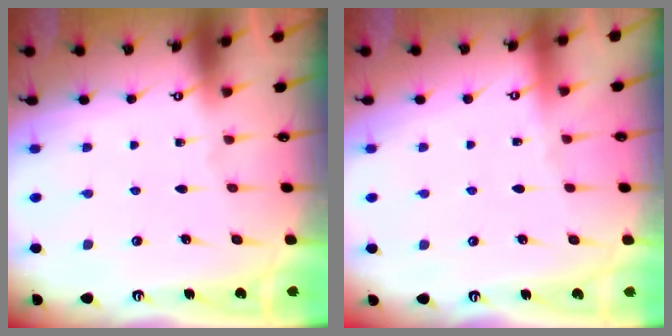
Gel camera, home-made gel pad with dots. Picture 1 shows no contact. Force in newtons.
{"total": 0.8, "press": 0.7, "slide": 0.3}